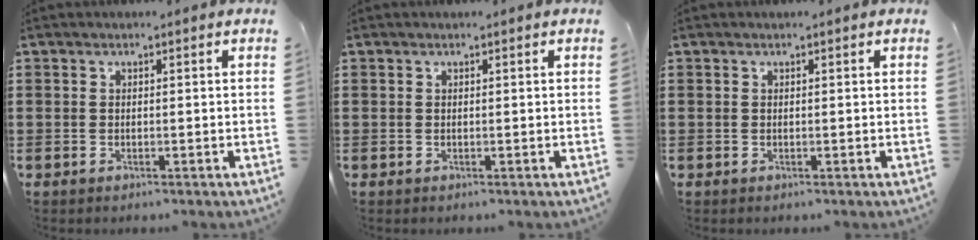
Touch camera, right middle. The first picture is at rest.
{"total": 0.0}
{"total": 0.0}